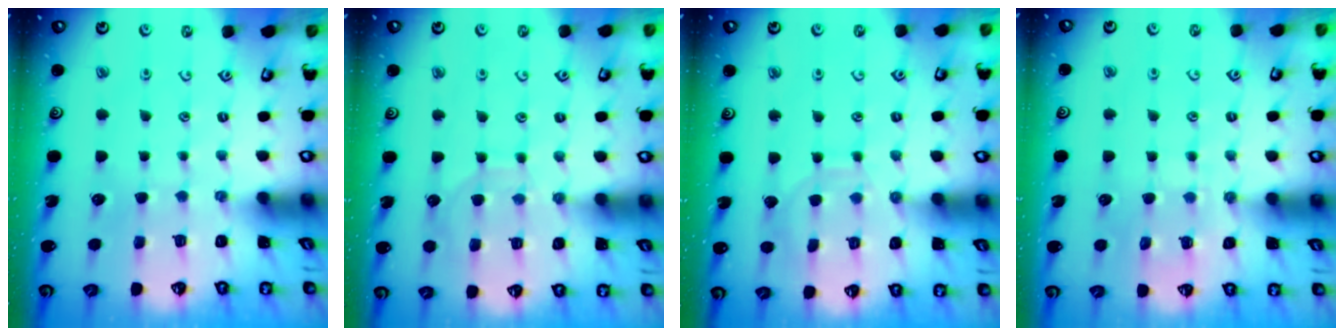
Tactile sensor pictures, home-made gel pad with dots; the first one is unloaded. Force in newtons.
{"total": 7.9, "press": 7.9, "slide": 0.6}
{"total": 7.5, "press": 7.4, "slide": 0.6}
{"total": 6.0, "press": 5.9, "slide": 0.7}